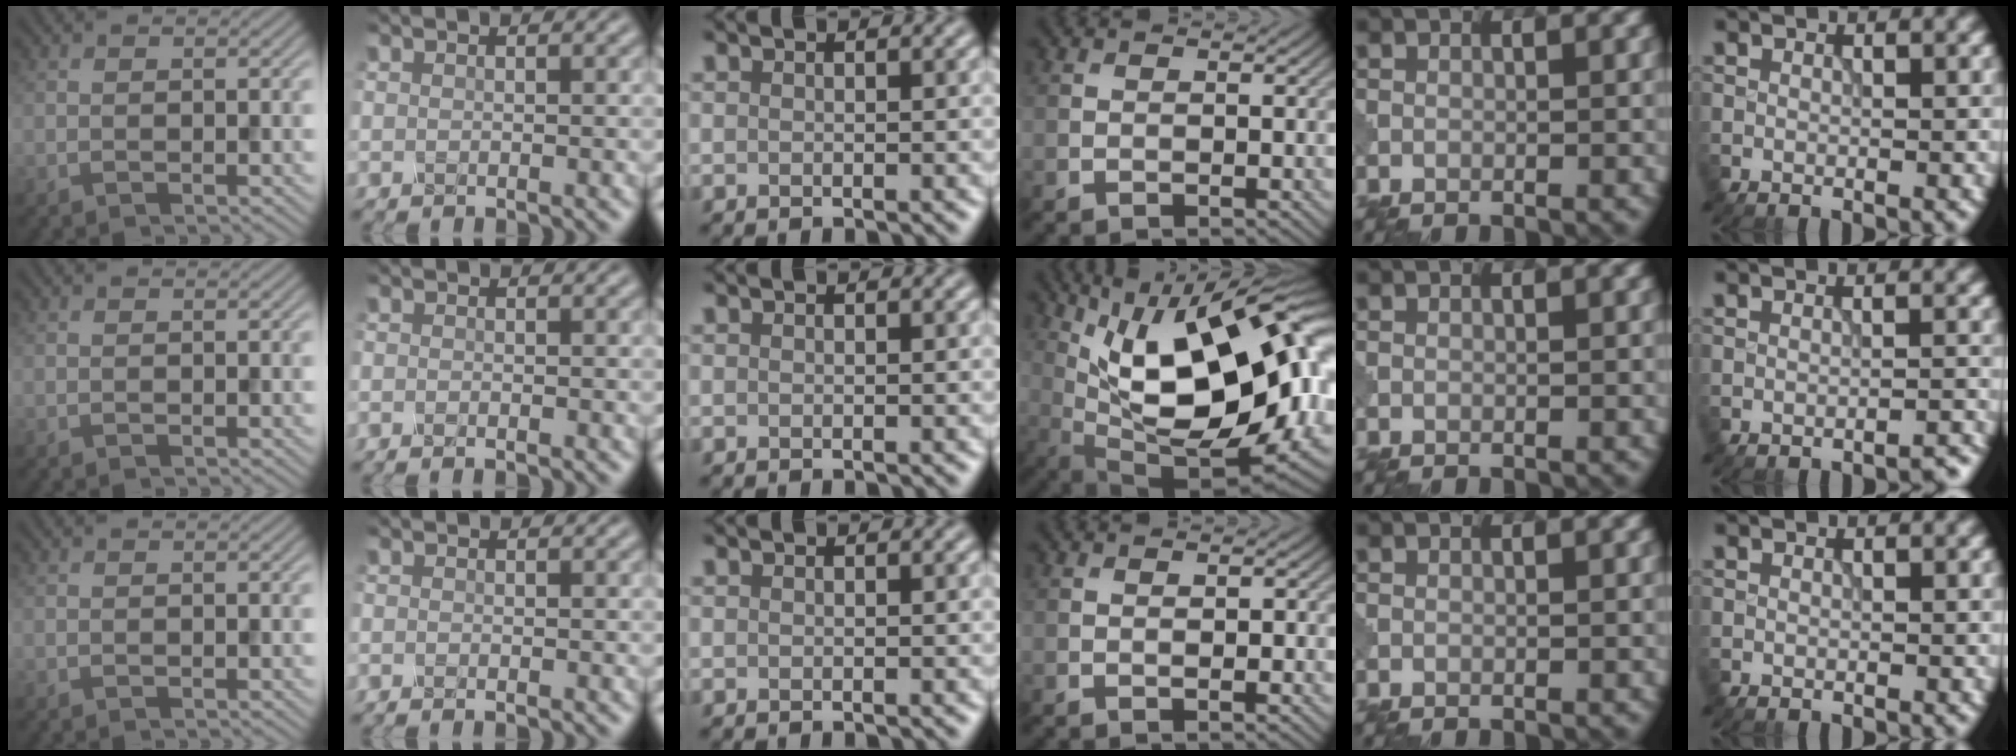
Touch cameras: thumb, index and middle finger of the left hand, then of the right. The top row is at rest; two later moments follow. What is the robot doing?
{"motion": "shake", "object": "sieve"}